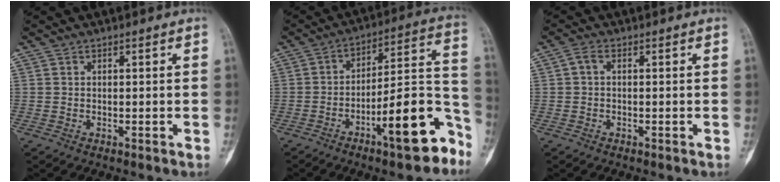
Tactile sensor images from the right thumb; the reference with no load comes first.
{"total": 17.6, "force": [-9.0, 4.9, 14.3], "torque": [-0.185, 0.078, -0.136]}
{"total": 2.9, "force": [0.2, 1.3, 2.6], "torque": [-0.054, 0.010, -0.002]}